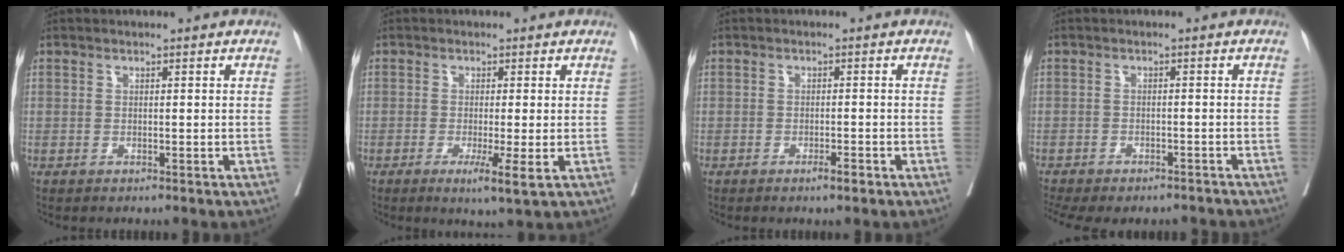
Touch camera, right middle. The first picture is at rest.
{"total": 4.0, "force": [-1.4, -0.1, 3.8], "torque": [-0.059, -0.014, -0.020]}
{"total": 1.7, "force": [-1.0, 0.0, 1.3], "torque": [-0.025, -0.004, -0.015]}
{"total": 12.5, "force": [-10.5, 4.5, 5.0], "torque": [-0.122, -0.004, -0.134]}